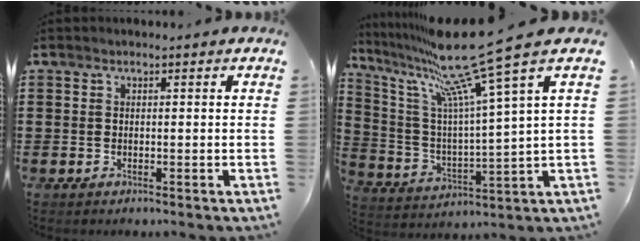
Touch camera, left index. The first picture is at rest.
{"total": 15.4, "force": [11.4, -0.2, 10.3], "torque": [-0.222, -0.061, 0.182]}